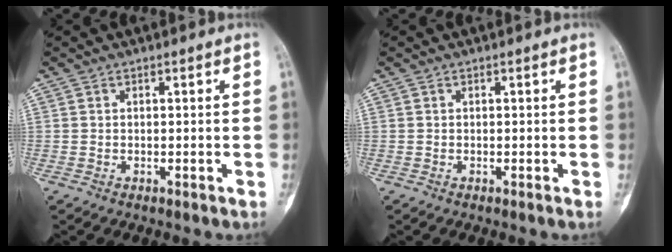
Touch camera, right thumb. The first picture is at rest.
{"total": 0.0}